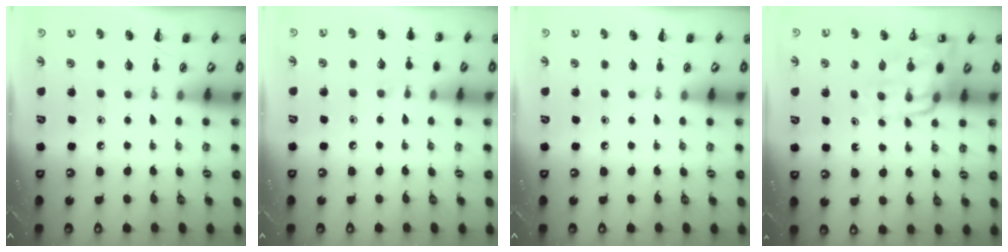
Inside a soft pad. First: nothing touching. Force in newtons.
{"total": 5.0, "press": 4.7, "slide": 1.7}
{"total": 0.0}
{"total": 13.6, "press": 13.3, "slide": 3.0}